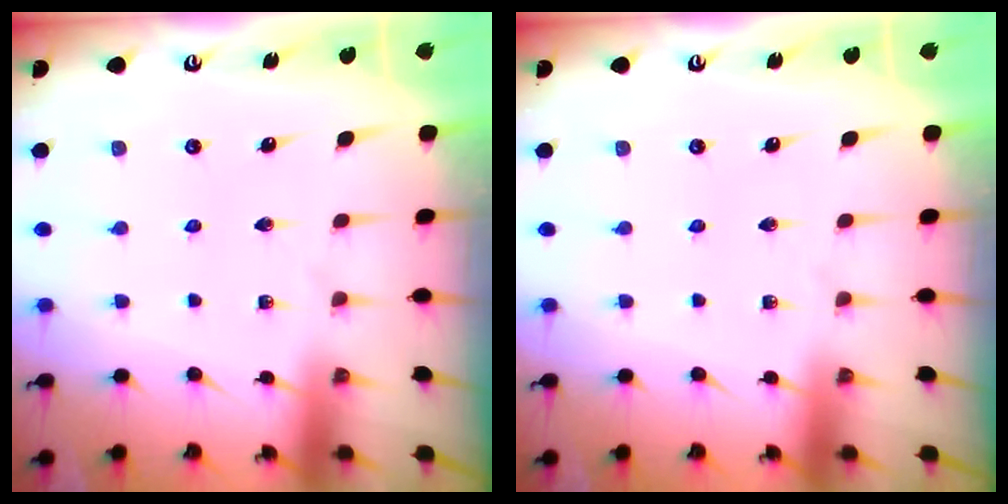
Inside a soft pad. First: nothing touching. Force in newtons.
{"total": 0.0}